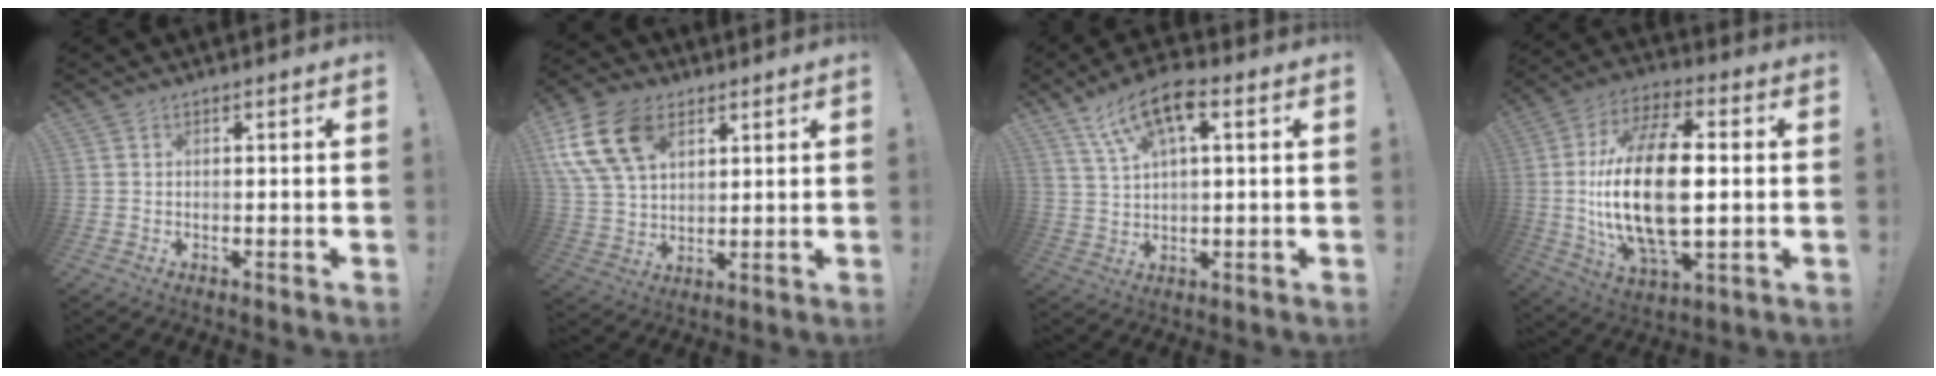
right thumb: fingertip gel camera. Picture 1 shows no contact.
{"total": 15.8, "force": [7.1, 10.4, 9.5], "torque": [-0.193, -0.022, 0.137]}
{"total": 11.8, "force": [5.9, 4.4, 9.2], "torque": [-0.156, -0.016, 0.106]}
{"total": 24.6, "force": [-0.1, 11.6, 21.8], "torque": [-0.428, -0.003, -0.003]}